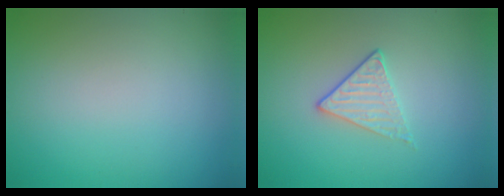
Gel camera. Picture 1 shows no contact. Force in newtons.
{"total": 1.7, "press": 1.4, "slide": 1.0}